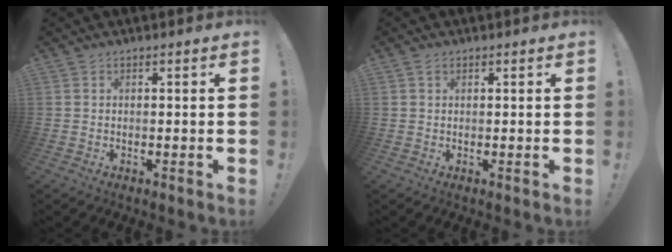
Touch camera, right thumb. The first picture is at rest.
{"total": 0.8, "force": [0.5, 0.5, 0.1], "torque": [0.006, -0.002, 0.009]}